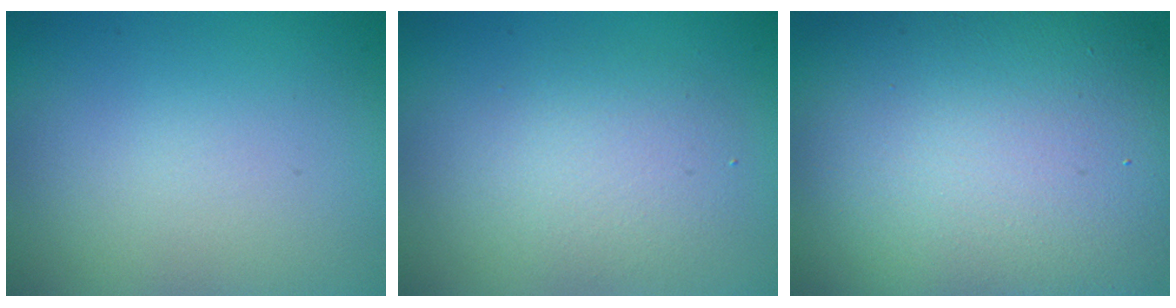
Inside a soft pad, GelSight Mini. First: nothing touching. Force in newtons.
{"total": 2.9, "press": 2.9, "slide": 0.2}
{"total": 15.2, "press": 15.2, "slide": 0.5}